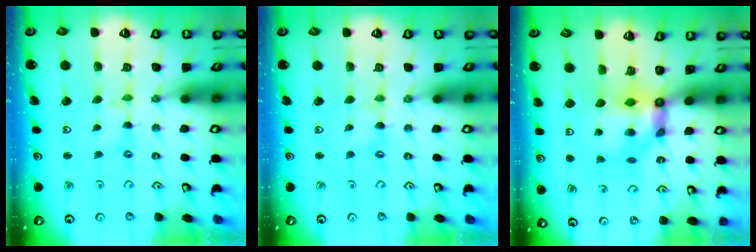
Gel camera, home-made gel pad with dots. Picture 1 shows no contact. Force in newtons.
{"total": 0.0}
{"total": 6.8, "press": 6.8, "slide": 0.4}